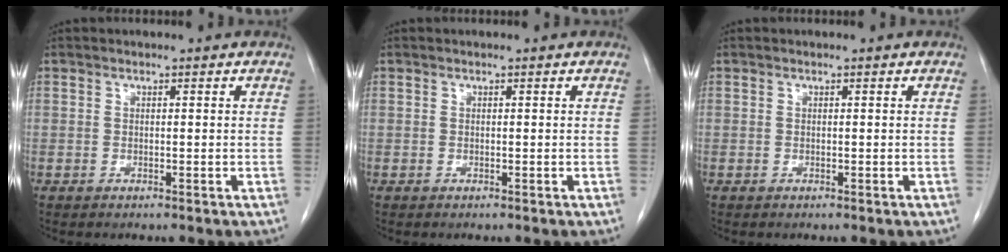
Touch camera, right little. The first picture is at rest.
{"total": 0.0}
{"total": 0.0}